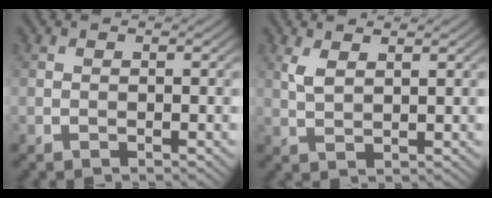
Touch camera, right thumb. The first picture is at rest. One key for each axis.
{"total": 2.6, "fx": 1.5, "fy": 0.9, "fz": 1.9, "tx": -0.054, "ty": -0.001, "tz": 0.034}